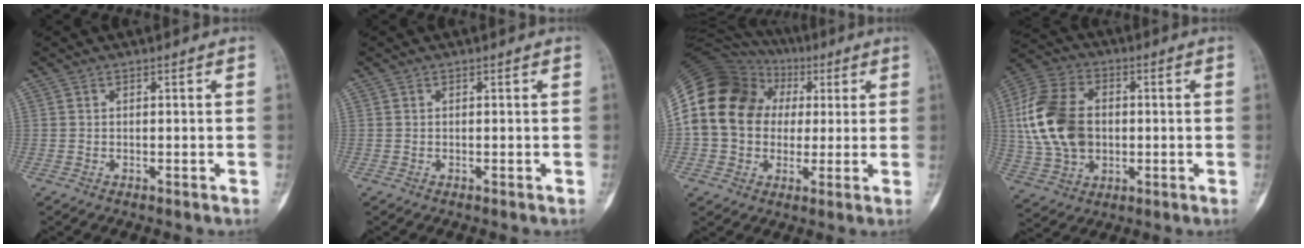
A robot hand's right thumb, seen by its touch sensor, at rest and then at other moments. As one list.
[{"total": 0.0}, {"total": 20.6, "force": [2.5, 17.1, 11.3], "torque": [-0.207, 0.049, 0.047]}, {"total": 17.0, "force": [0.6, 12.0, 12.0], "torque": [-0.226, 0.014, 0.012]}]